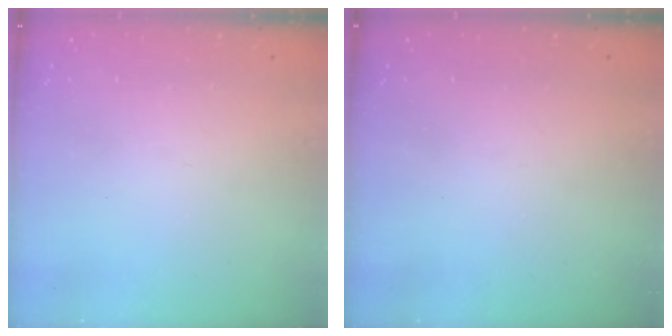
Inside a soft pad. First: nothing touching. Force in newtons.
{"total": 0.0}